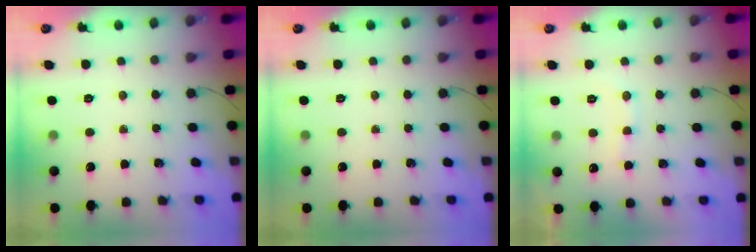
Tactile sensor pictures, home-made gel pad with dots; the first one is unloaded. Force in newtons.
{"total": 0.0}
{"total": 8.3, "press": 8.2, "slide": 1.3}